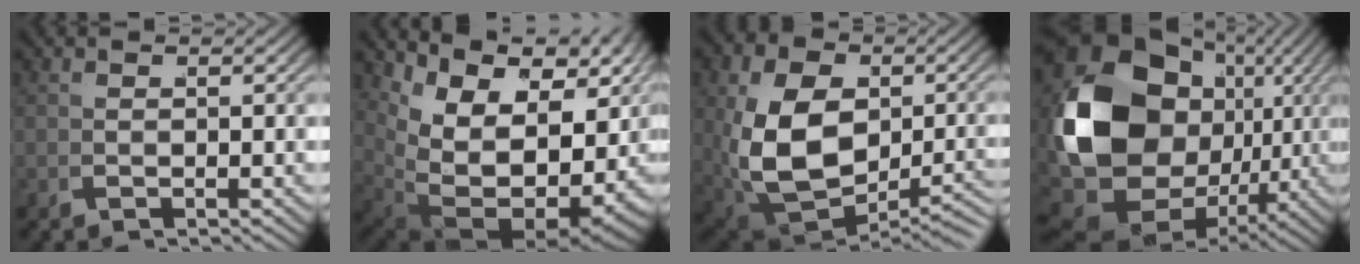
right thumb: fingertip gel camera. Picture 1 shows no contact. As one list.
[{"total": 17.7, "force": [-0.2, 11.3, 13.6], "torque": [-0.248, -0.042, 0.031]}, {"total": 13.0, "force": [-1.3, 9.2, 9.1], "torque": [-0.206, -0.062, 0.017]}, {"total": 20.5, "force": [0.8, 13.9, 15.0], "torque": [-0.325, -0.044, 0.039]}]